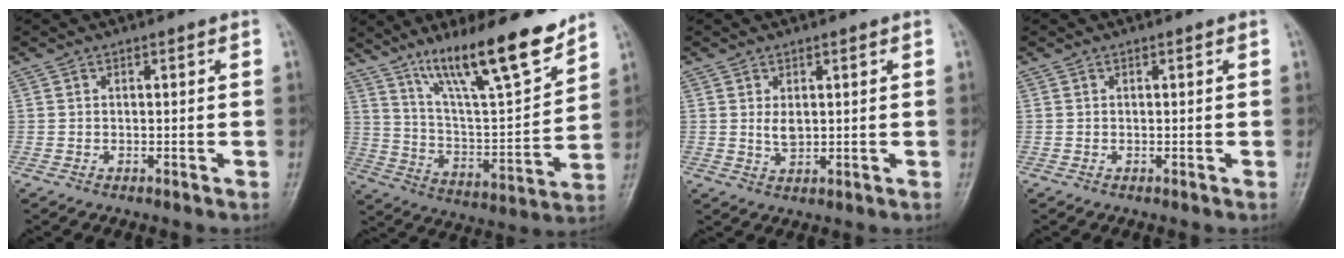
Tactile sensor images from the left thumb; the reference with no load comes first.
{"total": 19.3, "force": [13.7, 3.7, 13.0], "torque": [-0.186, -0.077, 0.237]}
{"total": 2.8, "force": [0.9, 1.5, 2.2], "torque": [-0.033, -0.011, 0.020]}
{"total": 0.0}